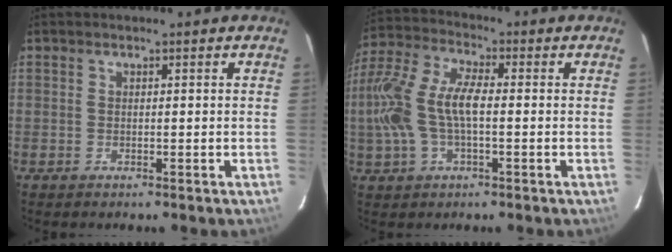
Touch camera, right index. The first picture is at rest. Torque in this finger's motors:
{"motor_torque": [0.43, -0.08, 0.36, 0.21]}